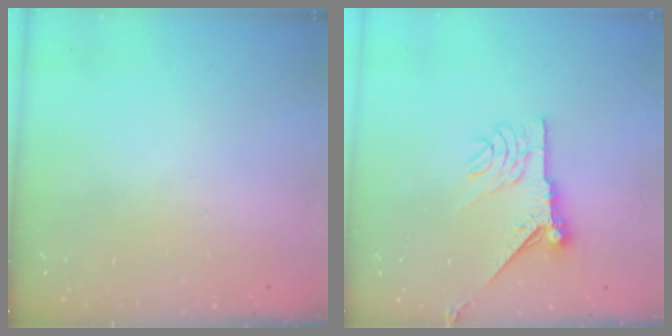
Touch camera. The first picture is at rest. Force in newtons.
{"total": 10.1, "press": 10.1, "slide": 0.3}